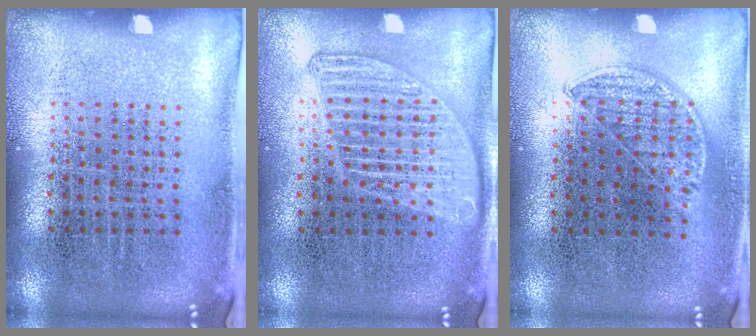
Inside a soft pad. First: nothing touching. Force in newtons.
{"total": 1.3, "press": 1.3, "slide": 0.2}
{"total": 0.8, "press": 0.6, "slide": 0.4}